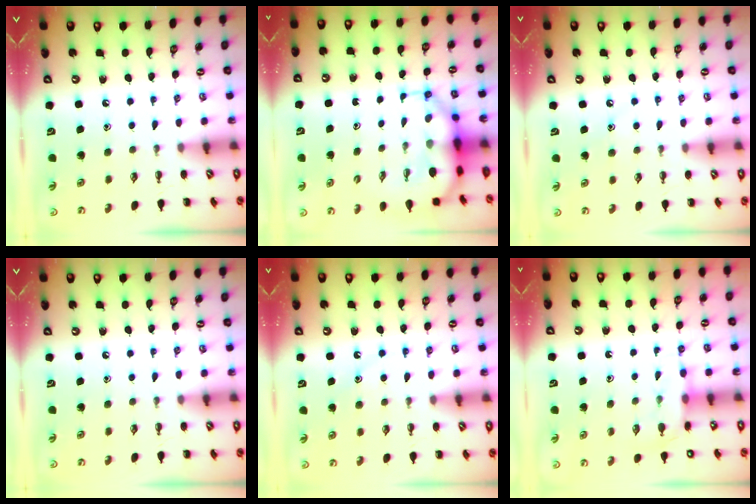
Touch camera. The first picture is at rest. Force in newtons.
{"total": 7.9, "press": 7.5, "slide": 2.5}
{"total": 6.8, "press": 6.6, "slide": 1.7}
{"total": 0.0}
{"total": 9.5, "press": 9.5, "slide": 1.3}
{"total": 8.0, "press": 7.9, "slide": 1.4}